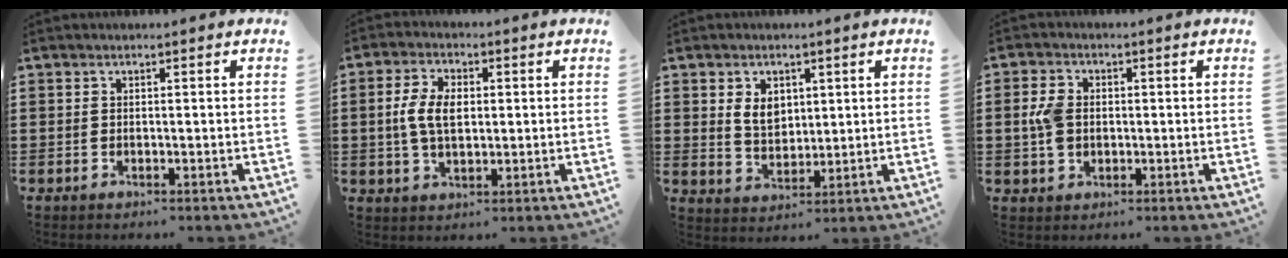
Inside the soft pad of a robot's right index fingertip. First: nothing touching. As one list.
[{"total": 5.8, "force": [0.0, 3.2, 4.7], "torque": [-0.117, 0.003, -0.008]}, {"total": 4.4, "force": [1.4, 3.2, 2.7], "torque": [-0.057, 0.006, 0.023]}, {"total": 4.5, "force": [0.1, 3.4, 3.0], "torque": [-0.087, 0.005, -0.006]}]